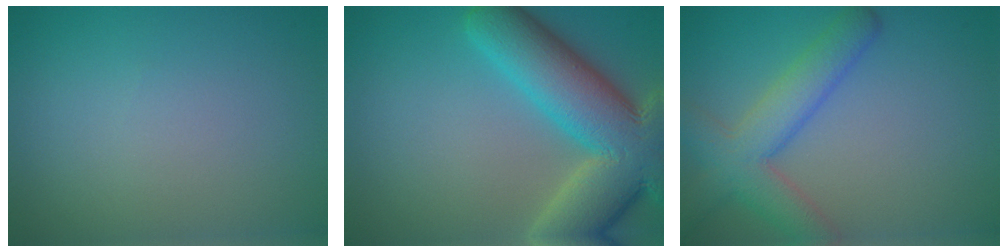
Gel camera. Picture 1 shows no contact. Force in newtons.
{"total": 12.0, "press": 12.0, "slide": 0.9}
{"total": 5.4, "press": 5.4, "slide": 0.3}